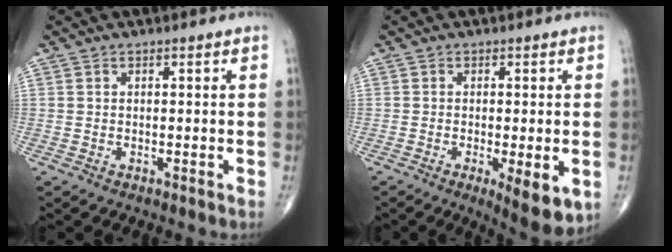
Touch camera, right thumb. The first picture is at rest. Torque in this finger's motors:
{"motor_torque": [-0.06, 0.40, 0.41, 0.24, 0.12]}